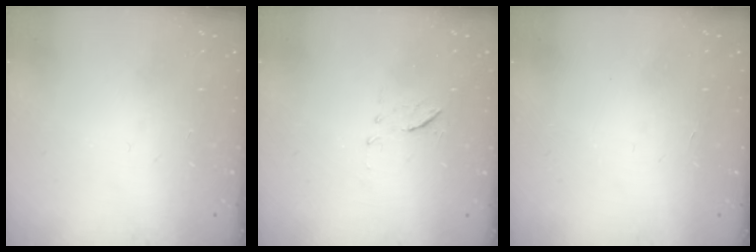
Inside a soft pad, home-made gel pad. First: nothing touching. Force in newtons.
{"total": 6.8, "press": 6.6, "slide": 1.8}
{"total": 1.6, "press": 1.6, "slide": 0.1}